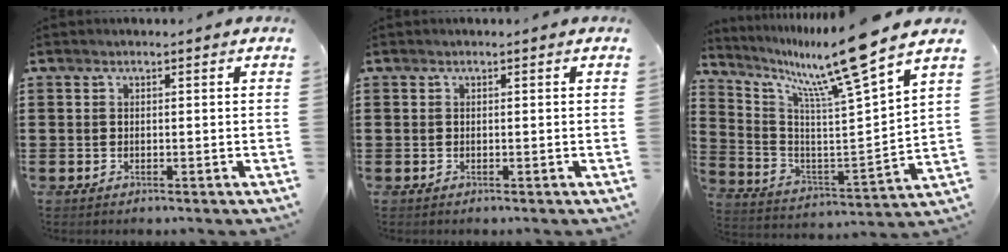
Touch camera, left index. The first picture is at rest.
{"total": 0.0}
{"total": 12.4, "force": [9.8, -0.9, 7.6], "torque": [-0.165, -0.068, 0.149]}